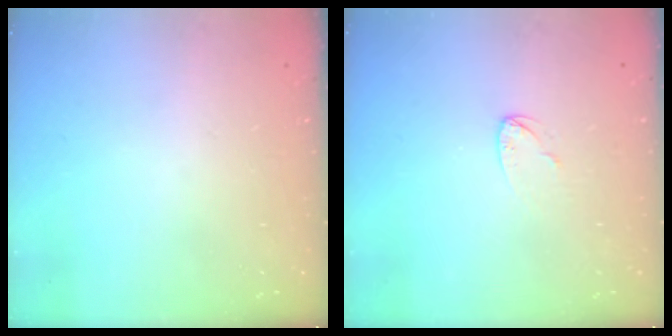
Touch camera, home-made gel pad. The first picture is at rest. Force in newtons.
{"total": 3.9, "press": 3.9, "slide": 0.4}